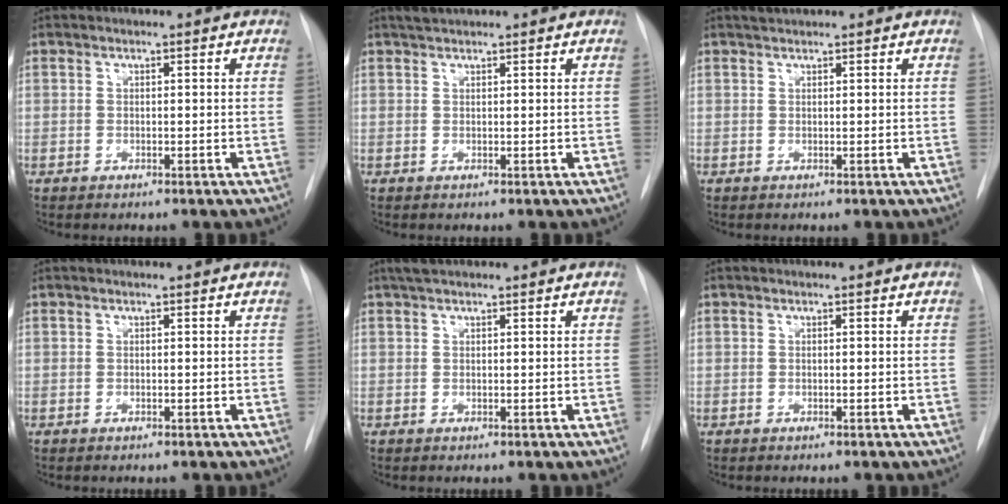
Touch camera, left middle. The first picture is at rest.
{"total": 1.3, "force": [1.3, 0.2, 0.4], "torque": [-0.013, 0.009, 0.026]}
{"total": 0.9, "force": [0.9, 0.1, 0.2], "torque": [-0.010, 0.007, 0.020]}
{"total": 0.0}
{"total": 2.0, "force": [1.5, 0.6, 1.0], "torque": [-0.022, 0.015, 0.028]}
{"total": 0.0}